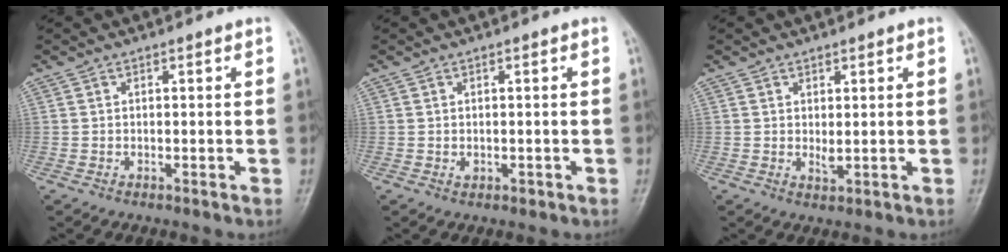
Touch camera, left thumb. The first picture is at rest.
{"total": 1.2, "force": [-0.2, 0.9, 0.7], "torque": [-0.008, 0.000, 0.000]}
{"total": 1.5, "force": [0.4, 0.6, 1.3], "torque": [-0.020, -0.007, 0.010]}